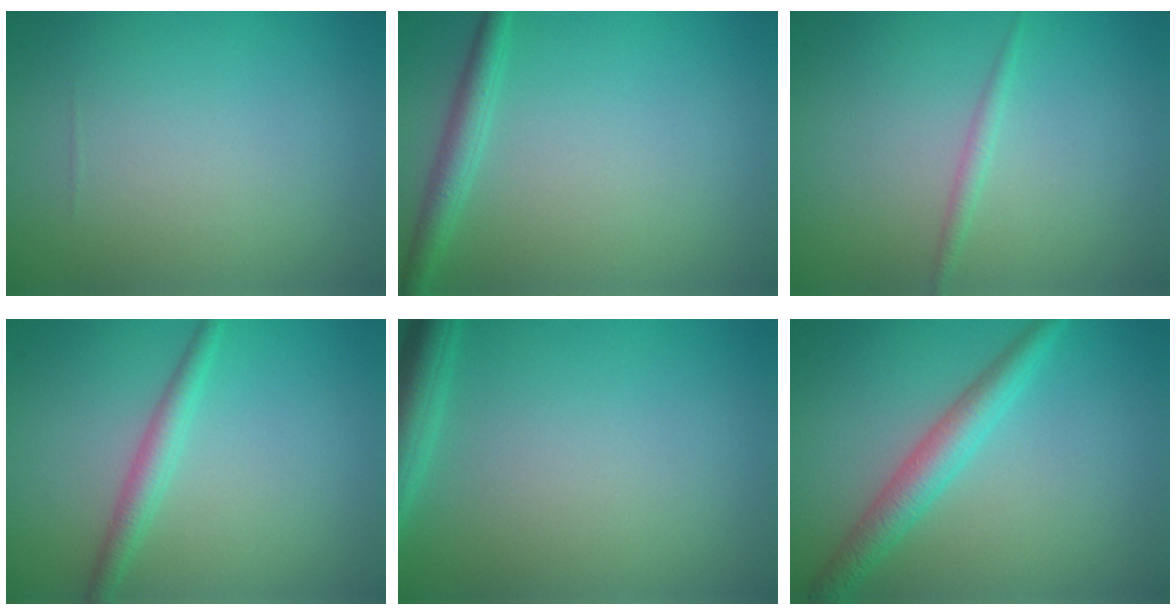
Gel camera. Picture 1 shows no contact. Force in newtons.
{"total": 2.2, "press": 2.2, "slide": 0.1}
{"total": 1.0, "press": 1.0, "slide": 0.1}
{"total": 2.2, "press": 2.1, "slide": 0.0}
{"total": 3.5, "press": 3.5, "slide": 0.2}
{"total": 3.4, "press": 3.4, "slide": 0.1}